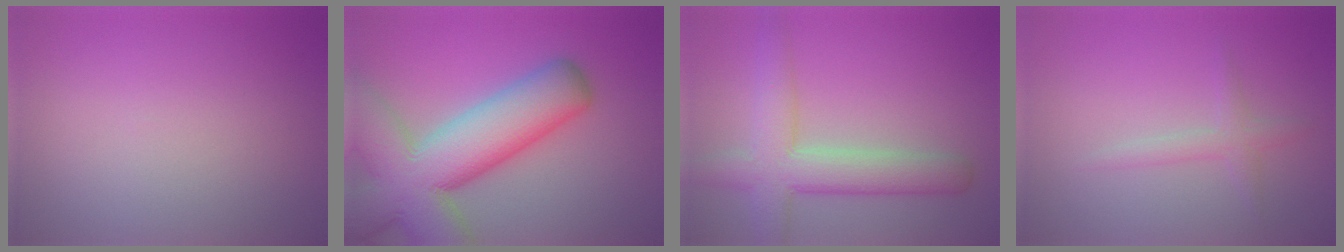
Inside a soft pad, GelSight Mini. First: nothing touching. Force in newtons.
{"total": 14.0, "press": 14.0, "slide": 0.9}
{"total": 6.2, "press": 6.2, "slide": 0.2}
{"total": 1.6, "press": 1.6, "slide": 0.0}